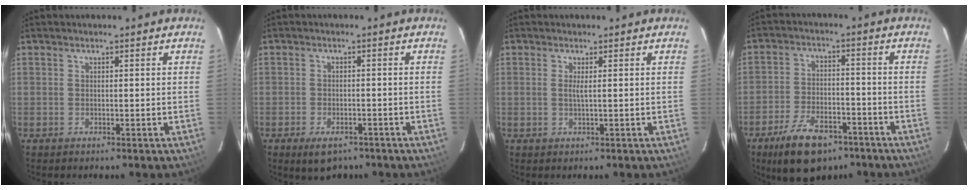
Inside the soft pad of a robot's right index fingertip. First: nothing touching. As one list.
[{"total": 5.8, "force": [-3.9, 3.0, 3.1], "torque": [-0.060, -0.007, -0.057]}, {"total": 1.1, "force": [0.2, -0.3, 1.0], "torque": [-0.021, -0.002, 0.002]}, {"total": 12.9, "force": [-8.6, 6.3, 7.3], "torque": [-0.157, -0.004, -0.140]}]